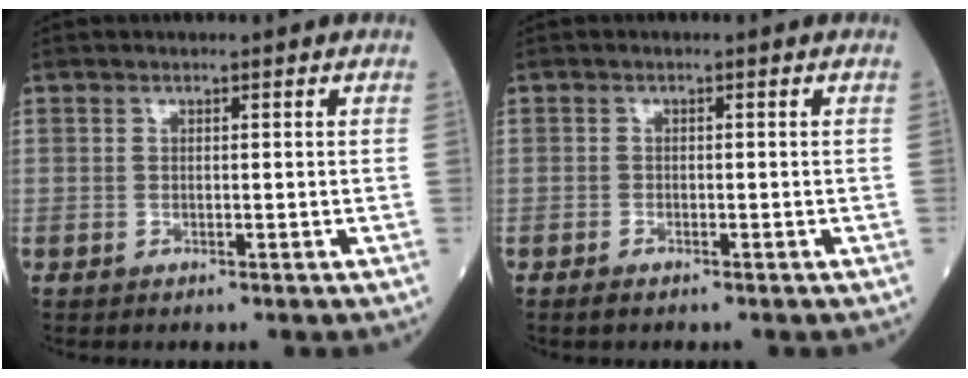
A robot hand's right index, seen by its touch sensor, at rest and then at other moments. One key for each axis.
{"total": 1.0, "fx": -0.8, "fy": 0.3, "fz": 0.5, "tx": -0.018, "ty": -0.004, "tz": -0.014}